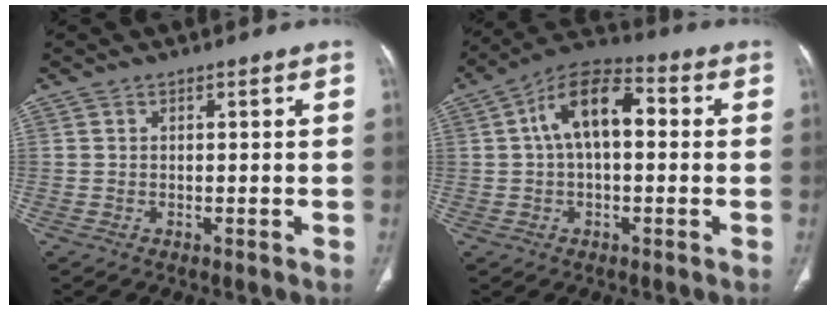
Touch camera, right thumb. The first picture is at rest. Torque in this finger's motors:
{"motor_torque": [1.58, 3.43, 1.14, -0.44, 0.14]}